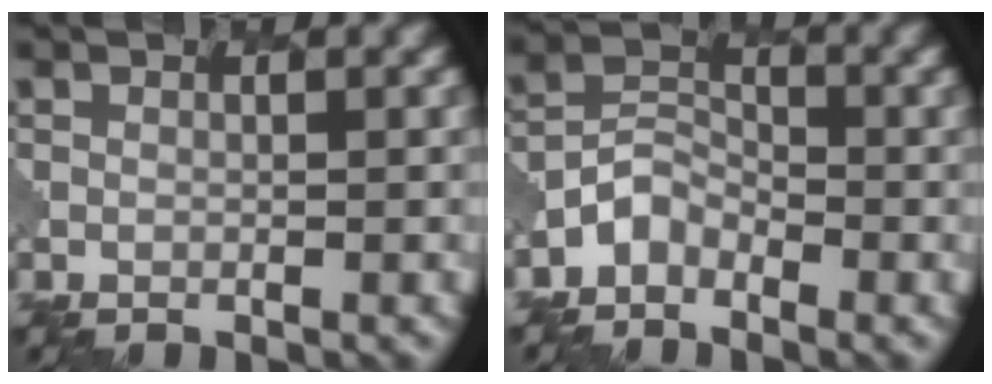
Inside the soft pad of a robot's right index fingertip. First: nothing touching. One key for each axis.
{"total": 2.5, "fx": -1.8, "fy": 1.6, "fz": 0.7, "tx": -0.013, "ty": 0.009, "tz": -0.047}